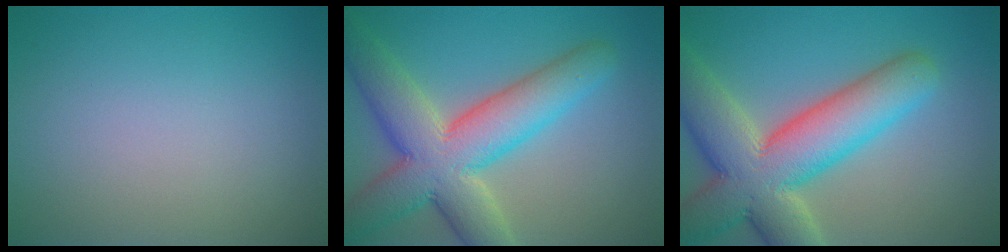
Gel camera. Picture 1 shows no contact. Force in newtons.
{"total": 10.2, "press": 10.2, "slide": 0.5}
{"total": 11.4, "press": 11.4, "slide": 1.1}